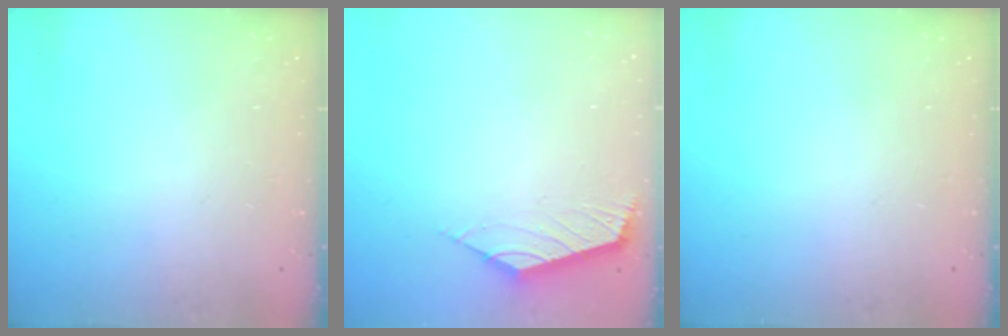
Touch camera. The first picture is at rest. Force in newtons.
{"total": 2.7, "press": 2.6, "slide": 0.6}
{"total": 0.0}